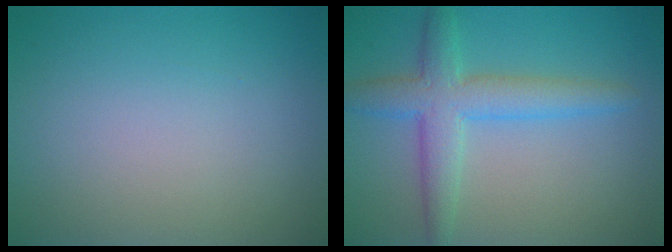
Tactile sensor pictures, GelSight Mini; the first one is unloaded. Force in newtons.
{"total": 4.6, "press": 4.6, "slide": 0.1}